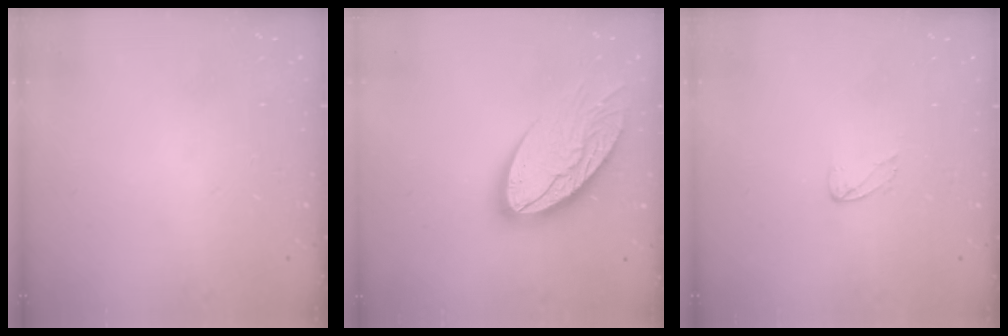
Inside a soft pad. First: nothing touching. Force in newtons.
{"total": 17.1, "press": 17.0, "slide": 1.6}
{"total": 3.0, "press": 3.0, "slide": 0.2}